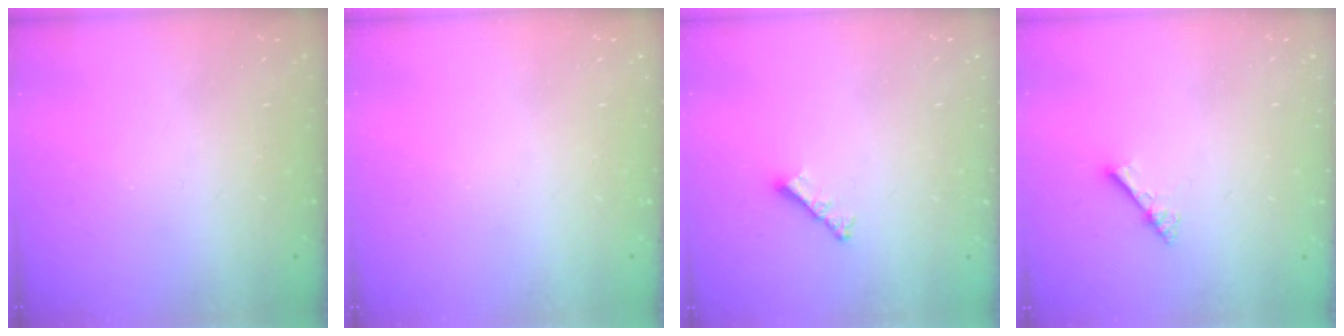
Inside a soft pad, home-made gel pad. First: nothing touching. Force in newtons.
{"total": 0.0}
{"total": 3.2, "press": 3.2, "slide": 0.7}
{"total": 2.7, "press": 2.7, "slide": 0.2}